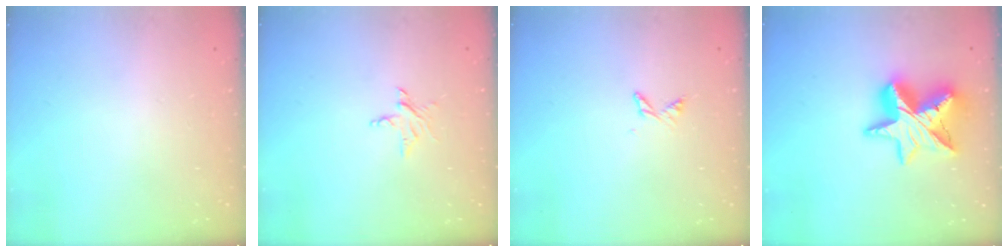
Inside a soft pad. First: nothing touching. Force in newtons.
{"total": 3.7, "press": 3.7, "slide": 0.3}
{"total": 4.3, "press": 4.3, "slide": 0.5}
{"total": 15.1, "press": 15.1, "slide": 1.1}